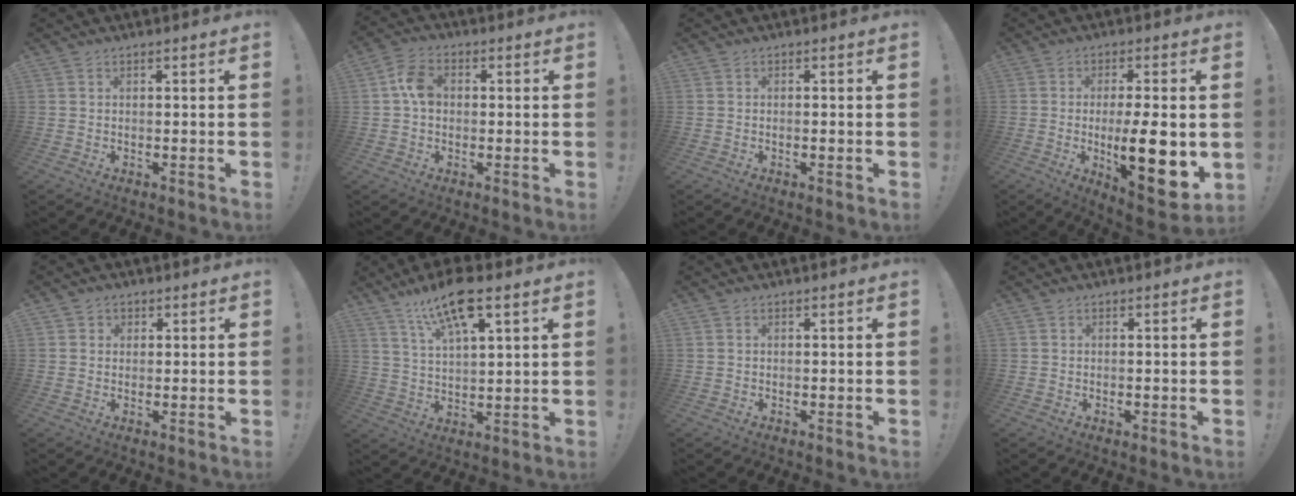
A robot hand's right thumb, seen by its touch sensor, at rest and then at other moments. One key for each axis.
{"total": 6.9, "fx": 0.4, "fy": 4.9, "fz": 4.9, "tx": -0.085, "ty": 0.014, "tz": 0.010}
{"total": 0.8, "fx": -0.3, "fy": -0.1, "fz": 0.7, "tx": -0.013, "ty": 0.000, "tz": -0.006}
{"total": 16.3, "fx": -2.2, "fy": 4.0, "fz": 15.6, "tx": -0.246, "ty": -0.015, "tz": -0.029}
{"total": 2.0, "fx": 0.6, "fy": 1.9, "fz": 0.4, "tx": 0.000, "ty": 0.000, "tz": 0.010}
{"total": 13.5, "fx": 8.3, "fy": 4.1, "fz": 9.9, "tx": -0.176, "ty": -0.029, "tz": 0.141}
{"total": 0.0}
{"total": 0.5, "fx": -0.4, "fy": 0.2, "fz": 0.3, "tx": -0.002, "ty": 0.001, "tz": -0.007}